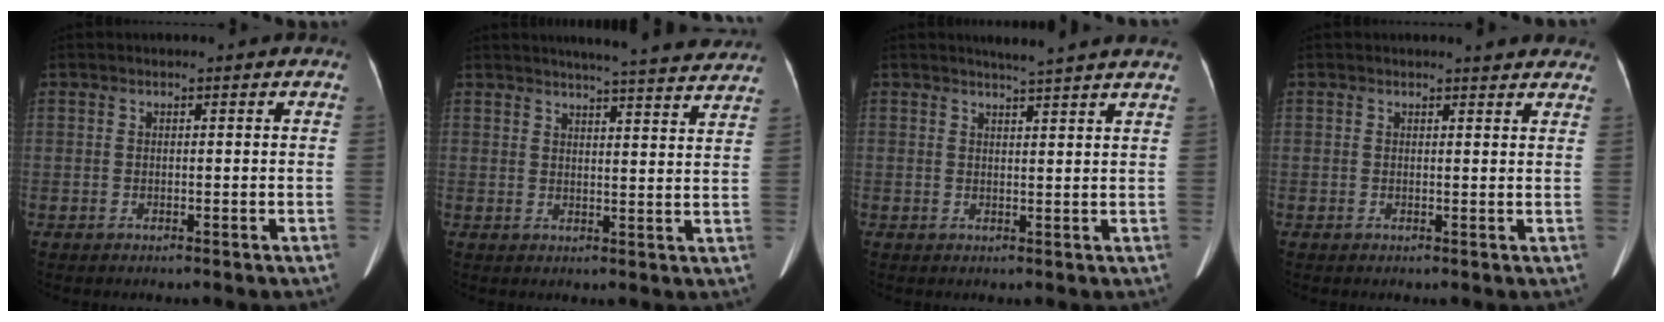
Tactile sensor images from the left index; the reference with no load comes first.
{"total": 17.9, "force": [16.5, 0.7, 6.9], "torque": [-0.093, -0.018, 0.195]}
{"total": 5.1, "force": [4.8, -0.3, 1.8], "torque": [-0.025, 0.013, 0.051]}
{"total": 4.4, "force": [4.1, 1.0, 1.3], "torque": [-0.009, 0.000, 0.030]}